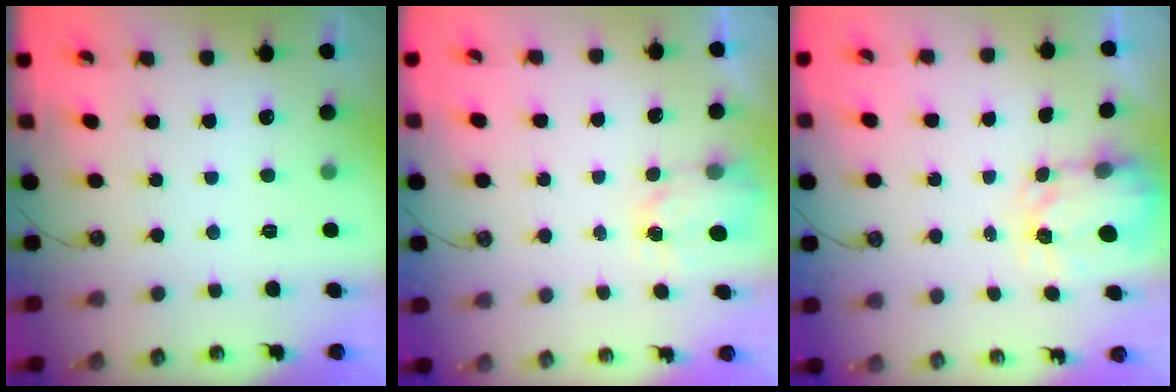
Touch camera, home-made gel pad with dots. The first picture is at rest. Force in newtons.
{"total": 2.9, "press": 2.8, "slide": 0.4}
{"total": 3.5, "press": 3.5, "slide": 0.4}